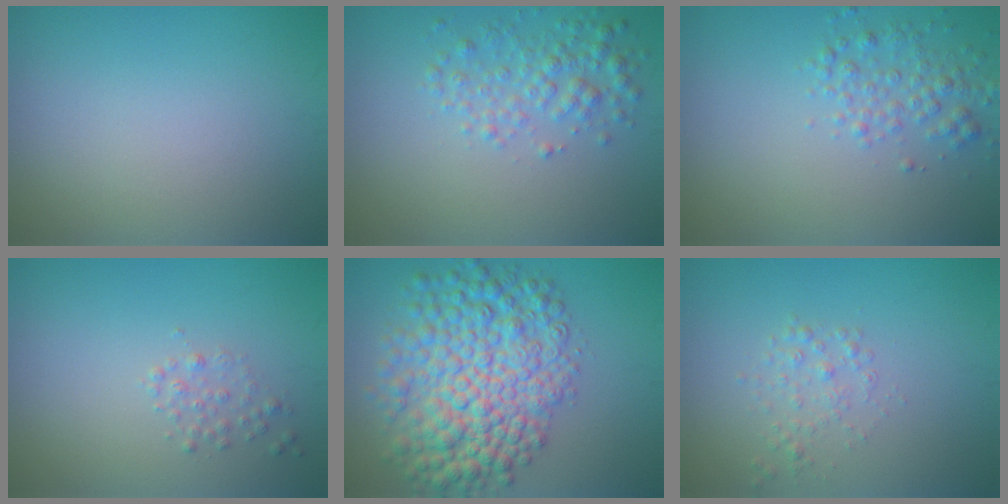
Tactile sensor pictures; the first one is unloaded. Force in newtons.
{"total": 2.8, "press": 2.8, "slide": 0.1}
{"total": 2.5, "press": 2.5, "slide": 0.1}
{"total": 1.1, "press": 1.1, "slide": 0.0}
{"total": 9.5, "press": 9.5, "slide": 0.2}
{"total": 1.4, "press": 1.4, "slide": 0.1}